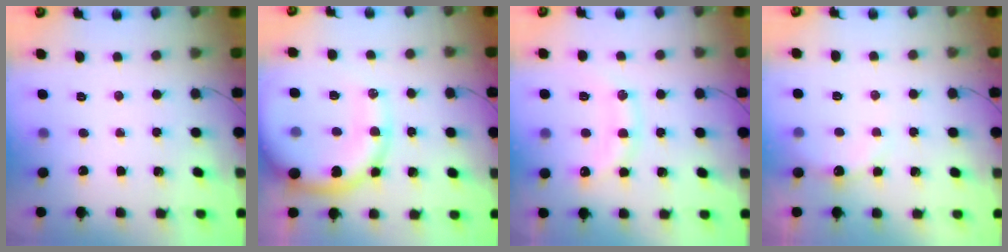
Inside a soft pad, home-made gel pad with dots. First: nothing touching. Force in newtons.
{"total": 17.3, "press": 17.0, "slide": 3.6}
{"total": 13.5, "press": 13.5, "slide": 1.0}
{"total": 5.6, "press": 5.4, "slide": 1.3}